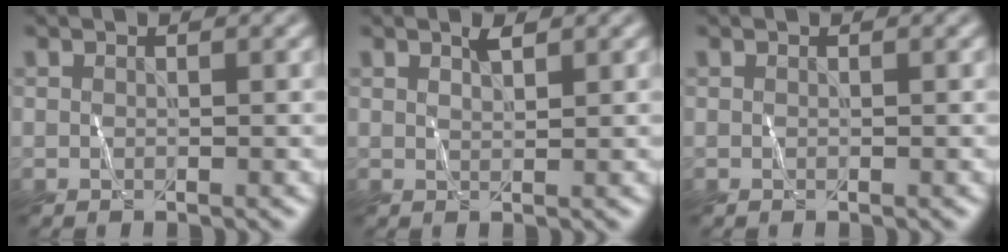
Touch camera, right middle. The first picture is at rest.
{"total": 0.6, "force": [0.4, -0.1, 0.4], "torque": [-0.008, 0.004, 0.013]}
{"total": 0.0}